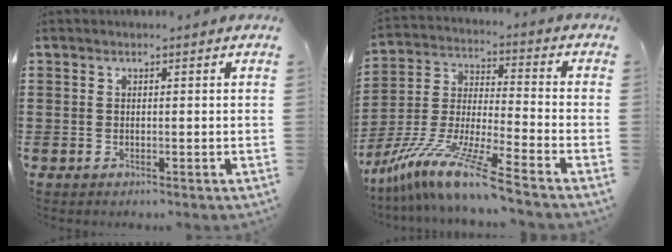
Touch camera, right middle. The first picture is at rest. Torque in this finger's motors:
{"motor_torque": [1.78, -0.36, 0.95, 0.21]}